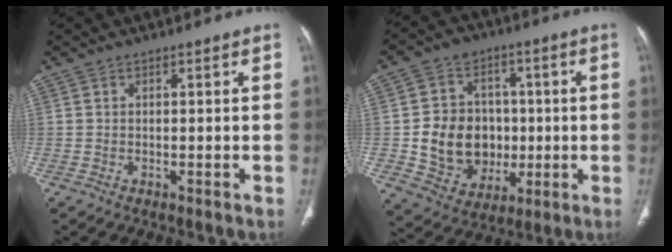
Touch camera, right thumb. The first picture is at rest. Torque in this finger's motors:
{"motor_torque": [0.77, 0.77, 0.07, -0.04, 0.24]}